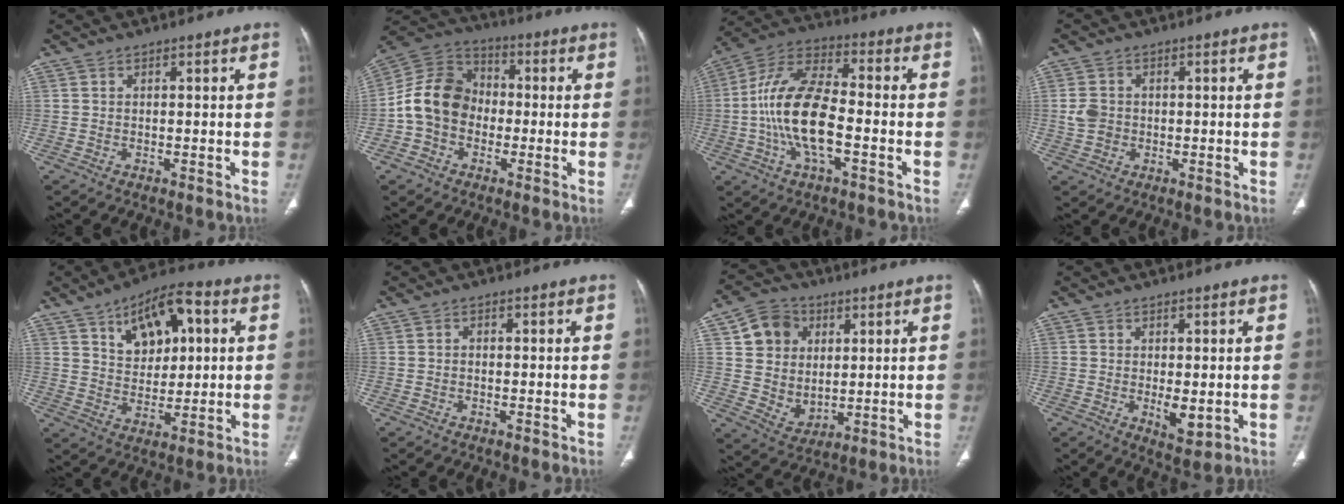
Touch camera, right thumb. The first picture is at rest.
{"total": 12.1, "force": [-1.8, 9.9, 6.7], "torque": [-0.112, 0.037, -0.047]}
{"total": 16.2, "force": [-3.2, 7.0, 14.2], "torque": [-0.280, 0.034, -0.064]}
{"total": 3.8, "force": [-0.3, 3.2, 2.0], "torque": [-0.035, 0.009, -0.005]}
{"total": 13.2, "force": [4.9, 7.4, 9.8], "torque": [-0.118, 0.000, 0.079]}
{"total": 0.8, "force": [-0.2, 0.6, 0.4], "torque": [-0.006, 0.002, -0.005]}
{"total": 11.7, "force": [3.6, 10.0, 4.8], "torque": [-0.046, -0.016, 0.073]}
{"total": 4.6, "force": [-0.6, 2.2, 3.9], "torque": [-0.055, -0.013, -0.003]}